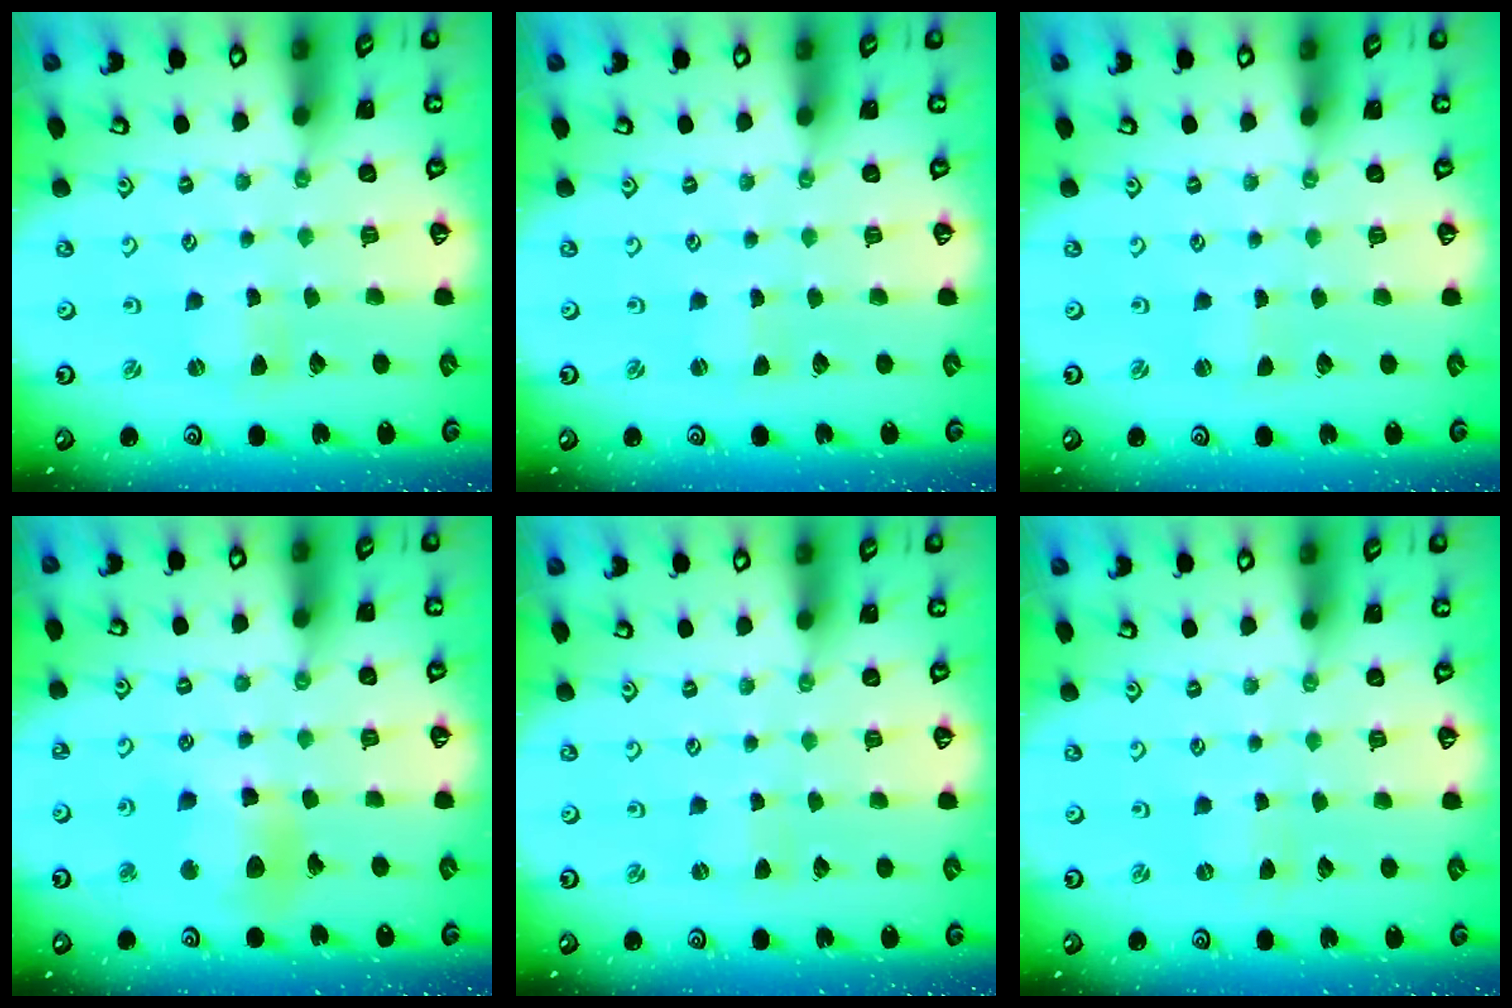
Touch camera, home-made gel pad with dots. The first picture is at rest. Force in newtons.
{"total": 0.0}
{"total": 0.0}
{"total": 10.4, "press": 10.3, "slide": 1.2}
{"total": 0.7, "press": 0.7, "slide": 0.1}
{"total": 0.0}